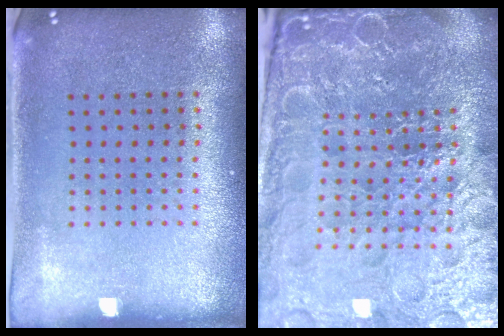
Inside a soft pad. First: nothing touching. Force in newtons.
{"total": 6.3, "press": 5.7, "slide": 2.8}